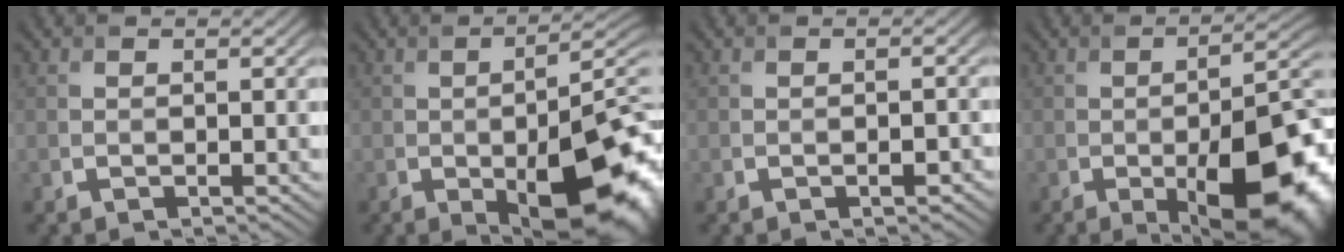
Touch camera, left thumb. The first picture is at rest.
{"total": 15.3, "force": [-4.6, 6.4, 13.1], "torque": [-0.179, -0.033, -0.052]}
{"total": 1.4, "force": [-0.7, 0.4, 1.2], "torque": [-0.019, 0.002, -0.008]}
{"total": 15.6, "force": [-5.3, 6.2, 13.2], "torque": [-0.185, -0.024, -0.069]}